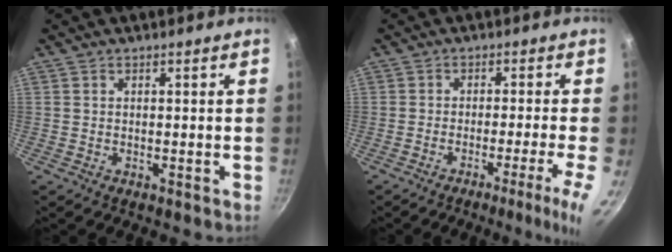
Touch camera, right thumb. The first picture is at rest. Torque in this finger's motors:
{"motor_torque": [0.56, 0.34, 0.42, -0.77, 0.05]}